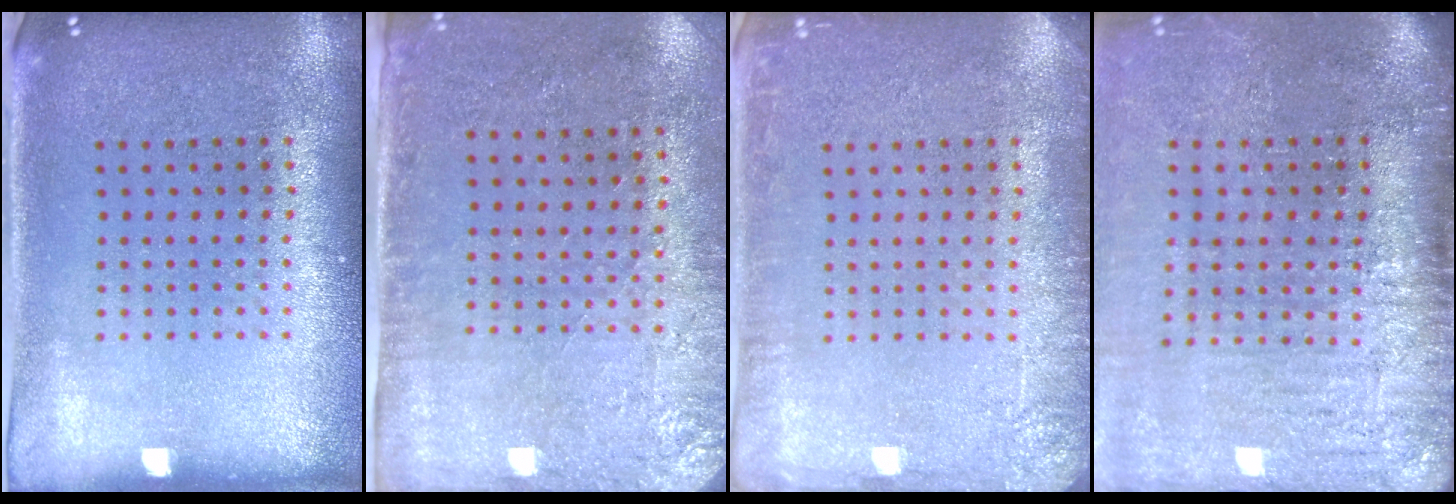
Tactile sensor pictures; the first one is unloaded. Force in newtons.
{"total": 2.8, "press": 2.3, "slide": 1.6}
{"total": 2.6, "press": 2.5, "slide": 0.5}
{"total": 4.5, "press": 3.8, "slide": 2.5}